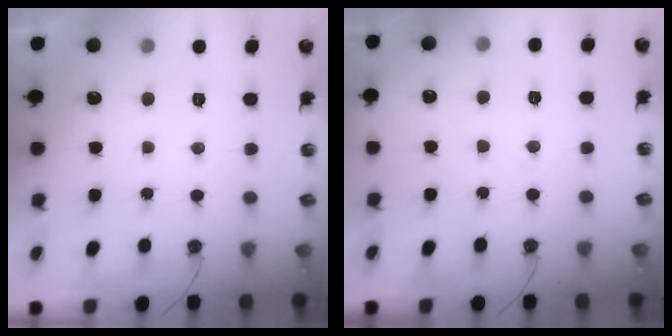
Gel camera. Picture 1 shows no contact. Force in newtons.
{"total": 4.1, "press": 4.0, "slide": 0.6}